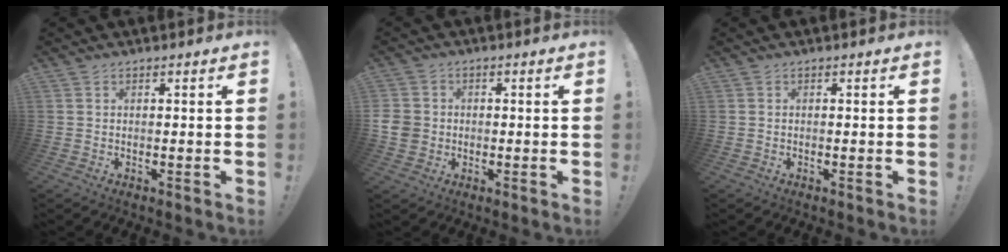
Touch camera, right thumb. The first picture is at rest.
{"total": 5.7, "force": [-0.6, 5.2, 2.4], "torque": [-0.048, 0.009, -0.012]}
{"total": 0.0}